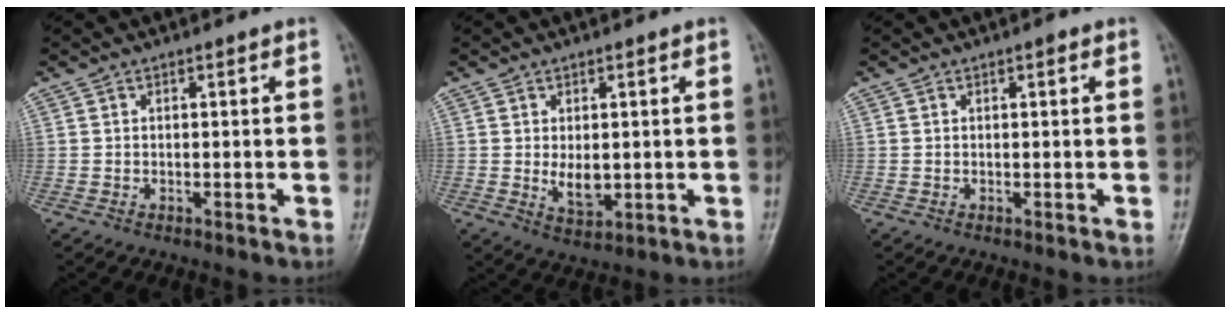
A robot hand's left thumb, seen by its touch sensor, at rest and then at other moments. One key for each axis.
{"total": 5.0, "fx": 0.1, "fy": 3.2, "fz": 3.9, "tx": -0.047, "ty": -0.011, "tz": 0.009}
{"total": 1.1, "fx": 0.5, "fy": 0.6, "fz": 0.8, "tx": -0.007, "ty": 0.001, "tz": 0.004}